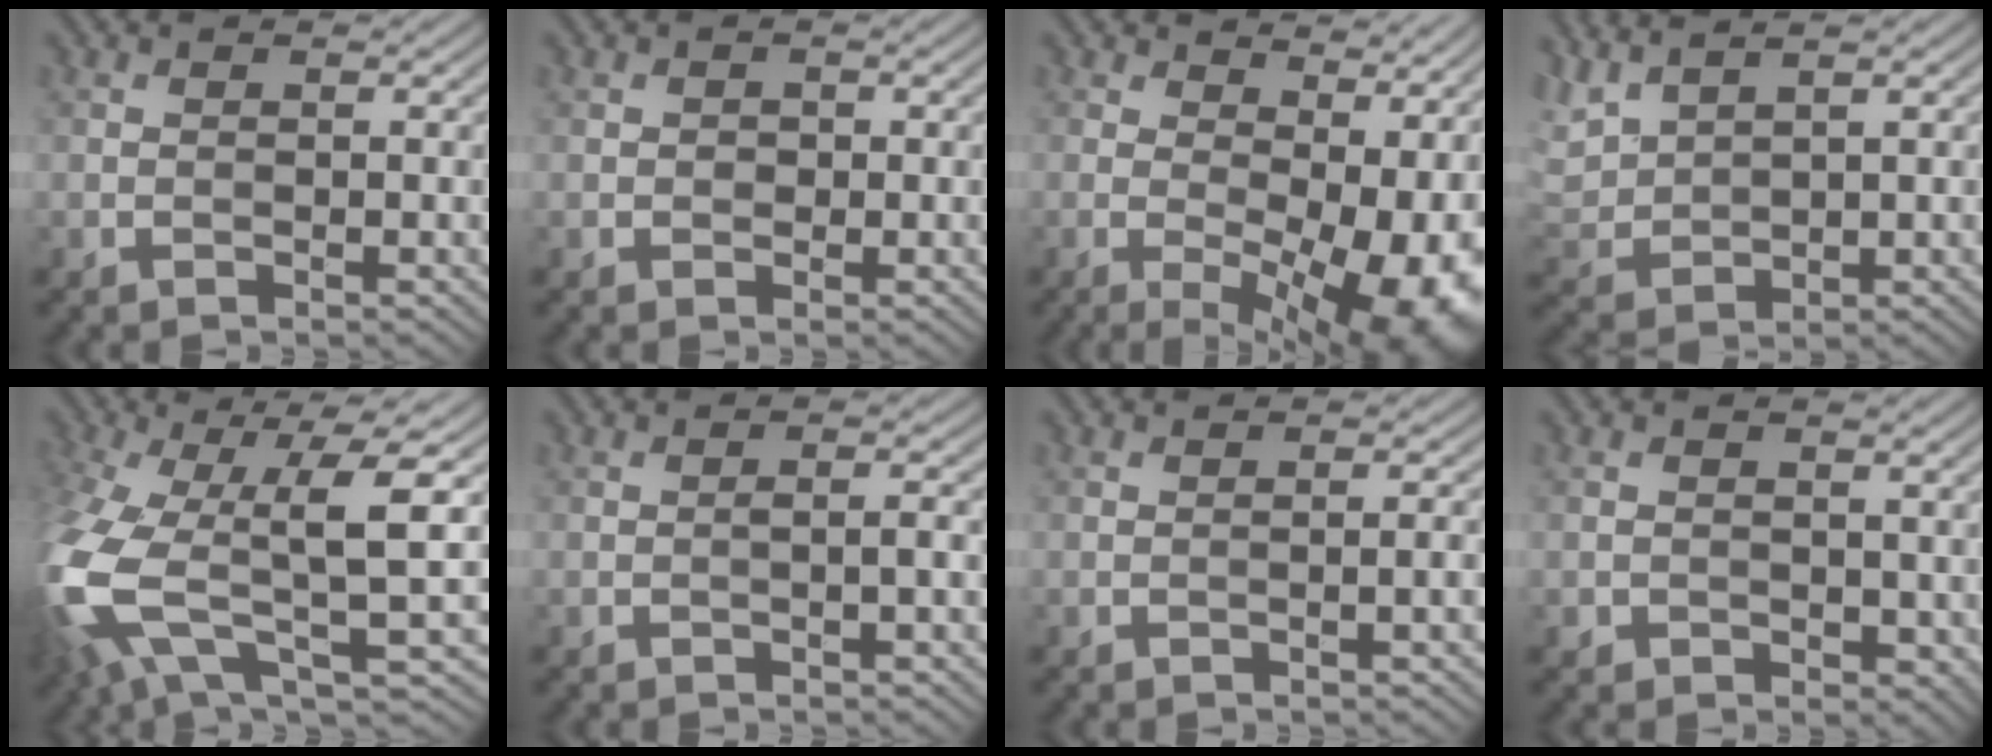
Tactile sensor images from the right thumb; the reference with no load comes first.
{"total": 0.9, "force": [-0.1, 0.8, 0.3], "torque": [-0.006, -0.005, -0.003]}
{"total": 14.9, "force": [0.9, 7.5, 12.9], "torque": [-0.157, -0.009, 0.043]}
{"total": 4.3, "force": [3.6, 1.3, 2.1], "torque": [-0.069, 0.008, 0.078]}
{"total": 14.4, "force": [-2.9, 5.1, 13.1], "torque": [-0.312, -0.025, -0.043]}
{"total": 1.3, "force": [-0.4, 0.1, 1.2], "torque": [-0.023, 0.007, -0.008]}
{"total": 1.3, "force": [-0.3, 0.0, 1.2], "torque": [-0.021, 0.004, -0.006]}
{"total": 1.7, "force": [0.1, 1.6, 0.5], "torque": [-0.016, -0.011, 0.000]}